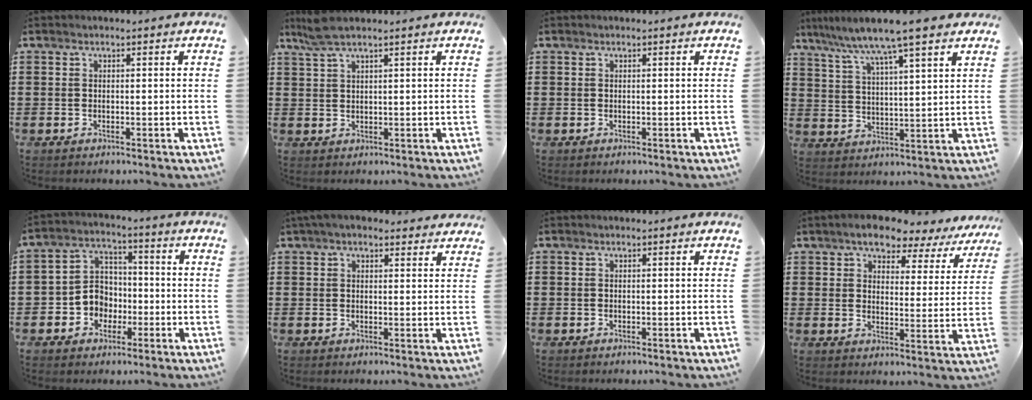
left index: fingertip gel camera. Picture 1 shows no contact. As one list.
[{"total": 3.5, "force": [2.6, 0.4, 2.4], "torque": [-0.053, 0.004, 0.047]}, {"total": 0.0}, {"total": 7.3, "force": [6.2, -0.5, 3.9], "torque": [-0.100, -0.035, 0.100]}, {"total": 6.2, "force": [-2.1, 5.5, 1.9], "torque": [-0.065, 0.013, -0.046]}, {"total": 3.4, "force": [2.9, 1.1, 1.6], "torque": [-0.038, 0.002, 0.053]}, {"total": 0.0}, {"total": 5.9, "force": [5.3, 1.4, 2.1], "torque": [-0.051, -0.026, 0.088]}]